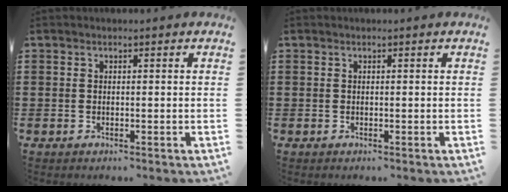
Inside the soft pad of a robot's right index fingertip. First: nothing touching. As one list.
[{"total": 0.0}]